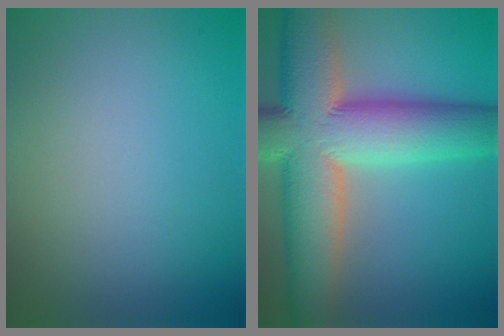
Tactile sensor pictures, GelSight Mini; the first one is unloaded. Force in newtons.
{"total": 15.0, "press": 15.0, "slide": 1.0}